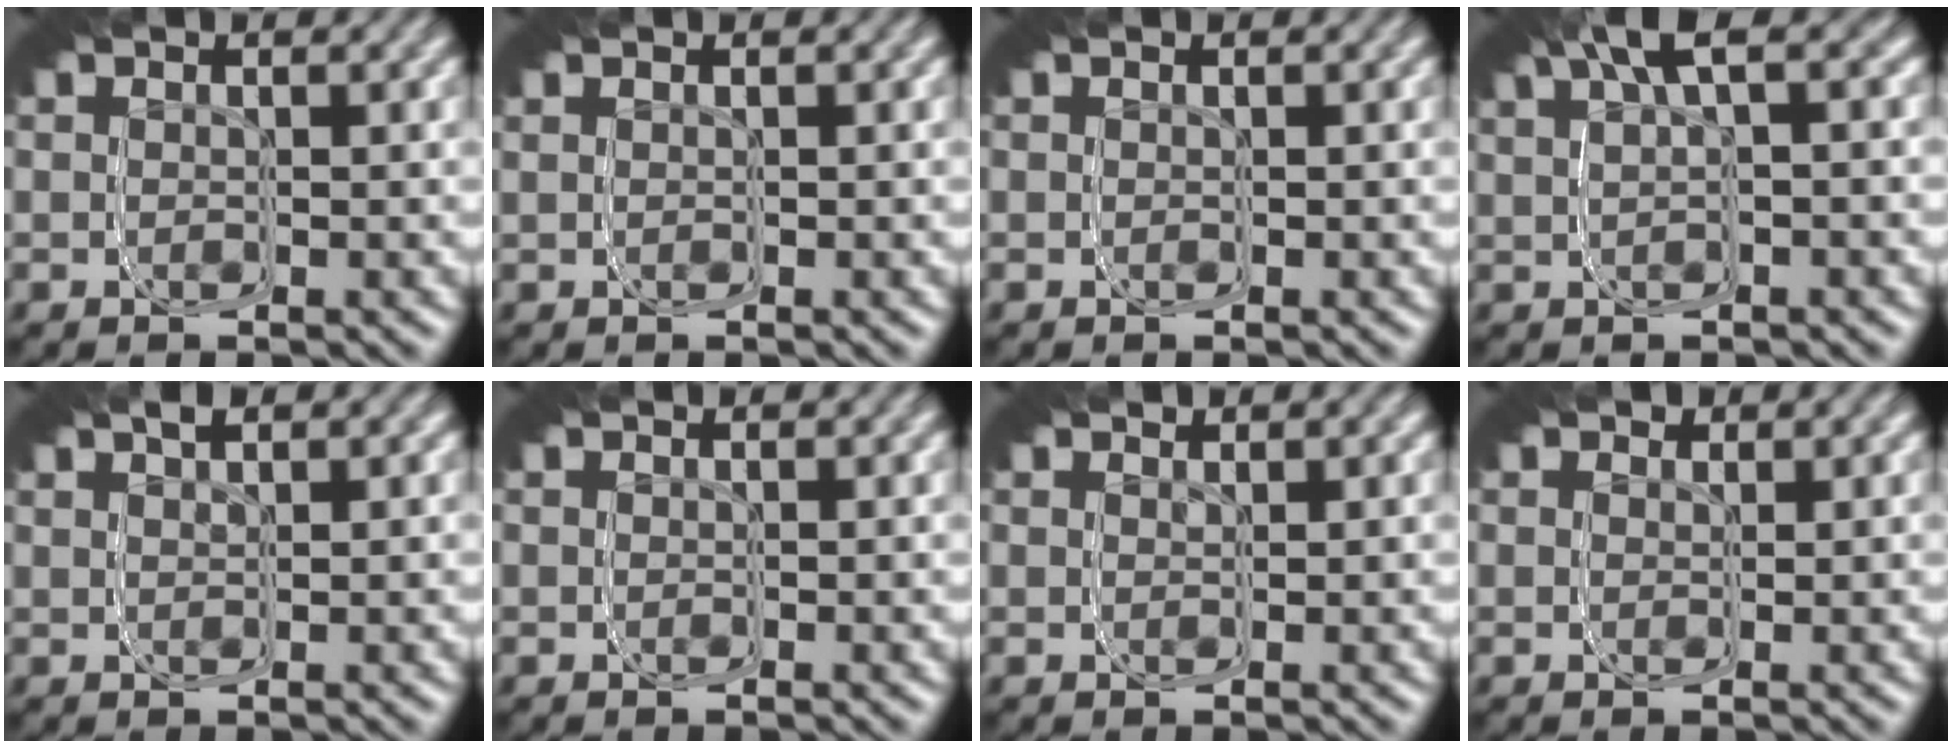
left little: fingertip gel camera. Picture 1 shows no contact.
{"total": 0.0}
{"total": 0.0}
{"total": 4.3, "force": [1.6, 1.6, 3.6], "torque": [-0.080, 0.024, 0.016]}
{"total": 0.9, "force": [0.4, 0.5, 0.6], "torque": [-0.035, 0.001, 0.007]}
{"total": 0.0}
{"total": 0.7, "force": [0.5, 0.4, 0.1], "torque": [-0.014, -0.003, 0.009]}
{"total": 1.5, "force": [0.7, 1.2, 0.5], "torque": [-0.012, -0.001, 0.009]}